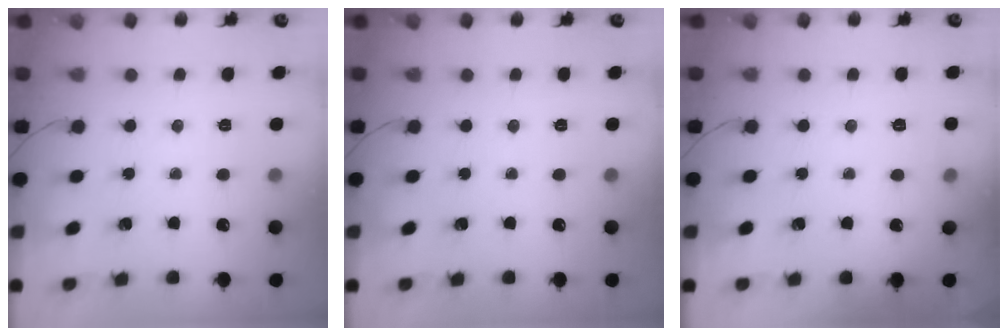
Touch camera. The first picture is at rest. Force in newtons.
{"total": 0.0}
{"total": 5.5, "press": 5.3, "slide": 1.3}